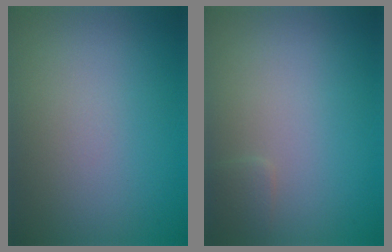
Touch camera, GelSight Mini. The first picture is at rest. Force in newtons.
{"total": 0.9, "press": 0.9, "slide": 0.1}